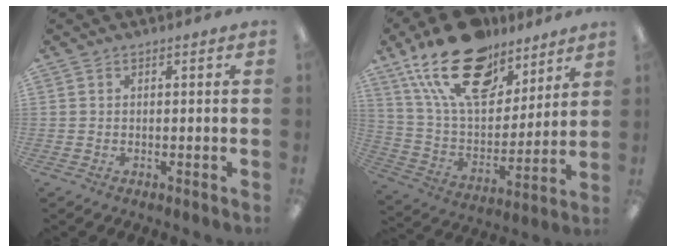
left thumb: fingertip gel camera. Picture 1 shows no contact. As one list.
[{"total": 23.5, "force": [15.1, 12.3, 13.2], "torque": [-0.245, -0.076, 0.269]}]